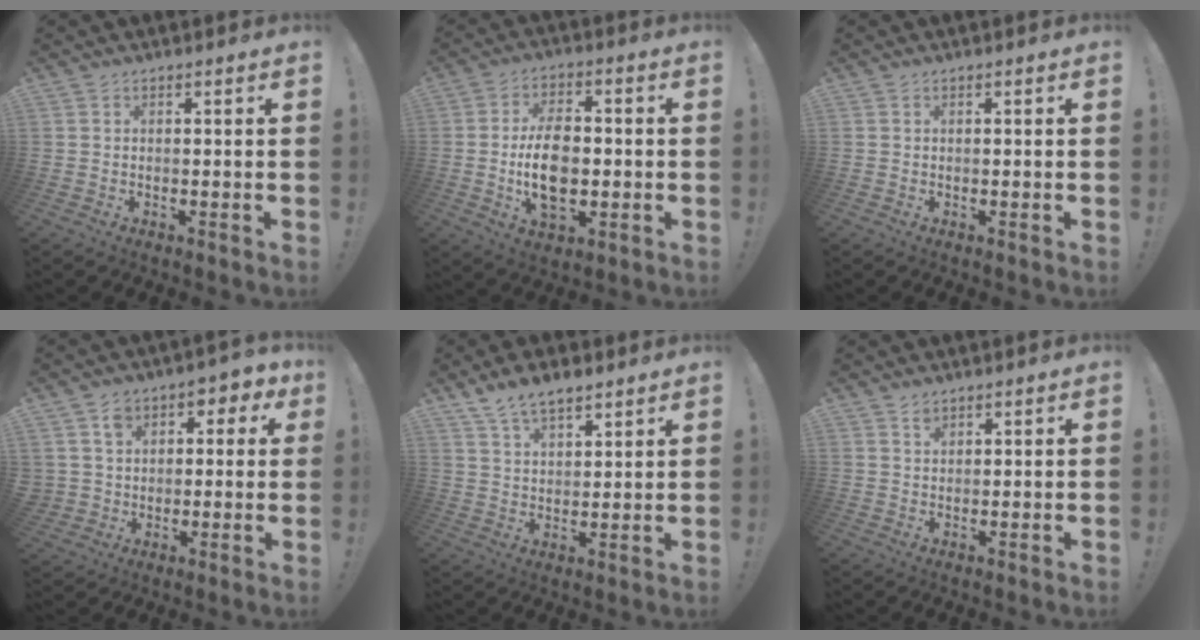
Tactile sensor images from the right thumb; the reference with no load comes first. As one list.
[{"total": 13.6, "force": [-1.7, 8.5, 10.6], "torque": [-0.185, 0.002, -0.032]}, {"total": 0.0}, {"total": 8.1, "force": [2.6, 7.1, 2.9], "torque": [-0.041, -0.012, 0.052]}, {"total": 7.9, "force": [6.1, 3.5, 3.6], "torque": [-0.061, -0.030, 0.115]}, {"total": 1.7, "force": [1.3, 1.0, 0.5], "torque": [0.006, -0.011, 0.021]}]